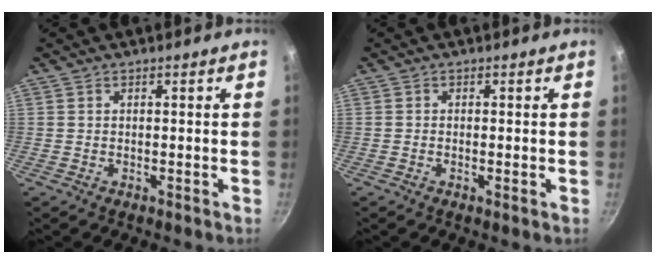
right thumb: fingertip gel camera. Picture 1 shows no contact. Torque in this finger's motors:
{"motor_torque": [-0.52, -0.22, -0.10, -0.10, -0.03]}